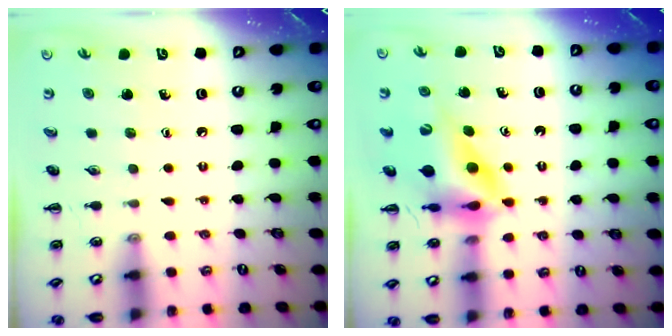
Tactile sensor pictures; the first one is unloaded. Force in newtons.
{"total": 12.0, "press": 11.4, "slide": 3.9}